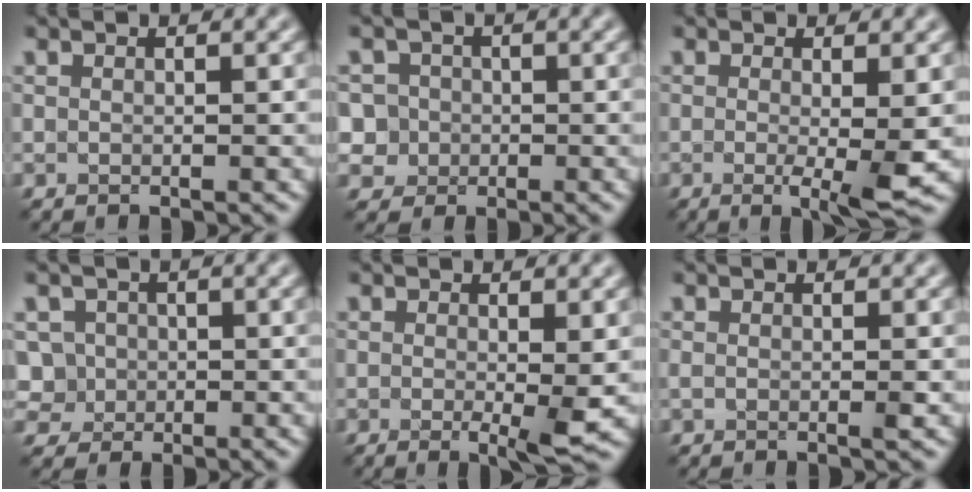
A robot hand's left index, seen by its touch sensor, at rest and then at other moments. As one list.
[{"total": 4.3, "force": [-0.1, 4.2, 0.7], "torque": [-0.006, 0.026, -0.014]}, {"total": 3.7, "force": [-0.5, 0.5, 3.6], "torque": [-0.054, -0.012, -0.005]}, {"total": 2.8, "force": [0.0, 2.8, 0.3], "torque": [-0.003, 0.014, 0.003]}, {"total": 2.7, "force": [-0.3, 0.2, 2.7], "torque": [-0.039, -0.012, -0.002]}, {"total": 0.7, "force": [-0.1, 0.1, 0.6], "torque": [-0.011, -0.002, -0.003]}]